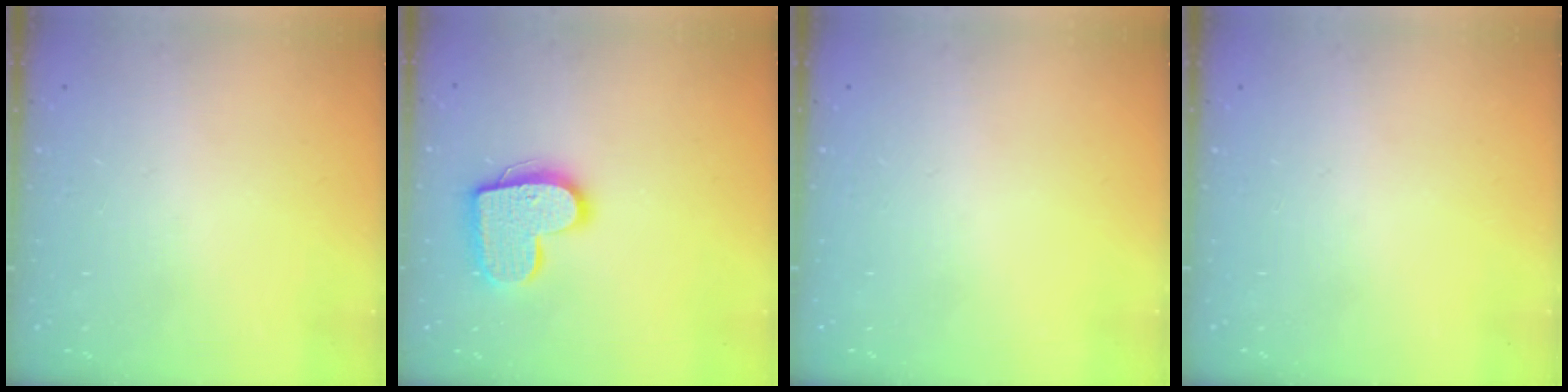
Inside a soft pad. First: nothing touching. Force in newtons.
{"total": 14.9, "press": 14.9, "slide": 1.0}
{"total": 0.0}
{"total": 0.0}